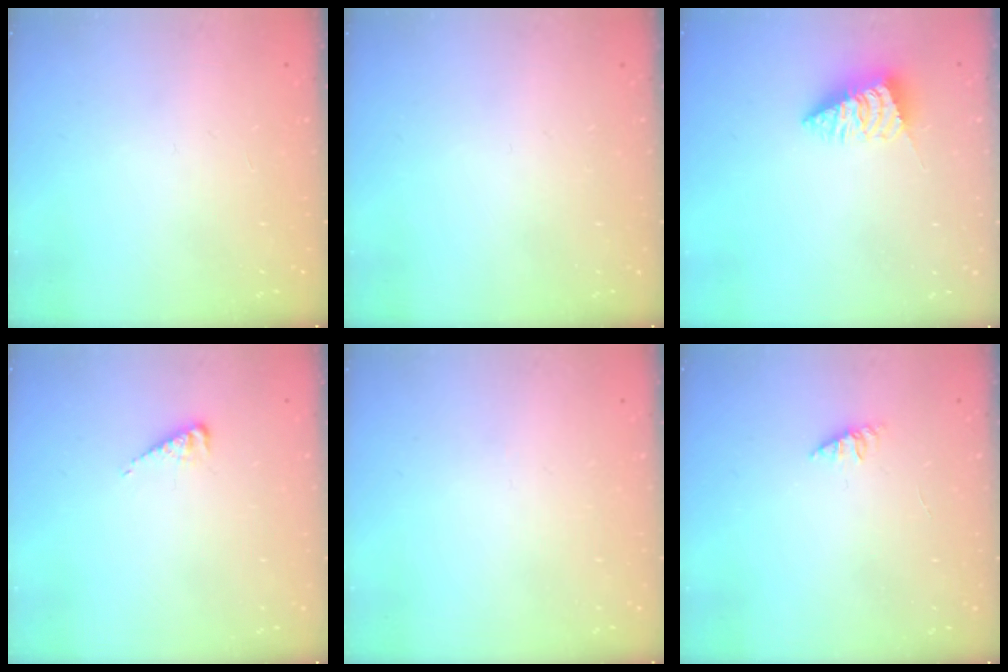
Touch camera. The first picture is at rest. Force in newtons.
{"total": 0.0}
{"total": 2.6, "press": 2.6, "slide": 0.1}
{"total": 3.7, "press": 3.6, "slide": 0.5}
{"total": 0.0}
{"total": 1.6, "press": 1.6, "slide": 0.4}